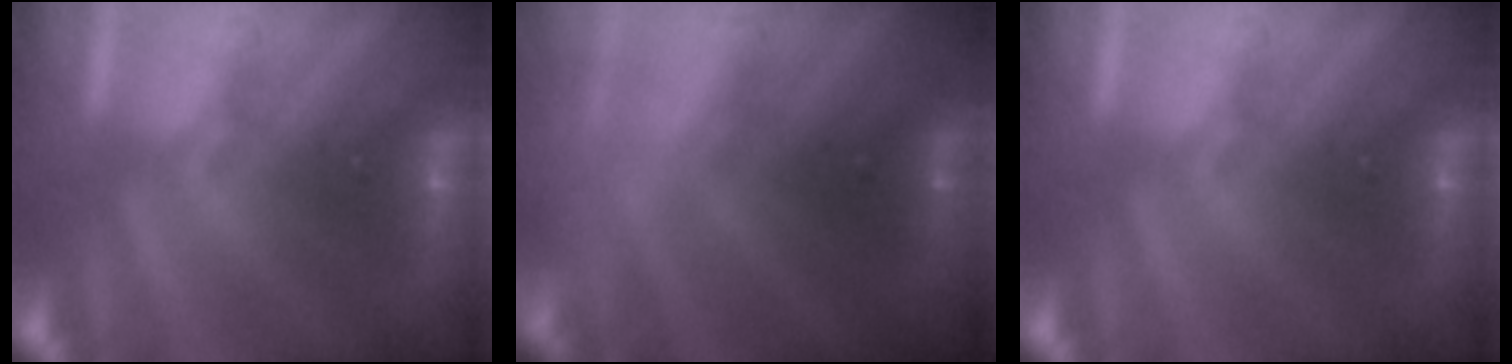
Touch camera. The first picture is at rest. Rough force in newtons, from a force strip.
{"total": 2.4}
{"total": 0.0}